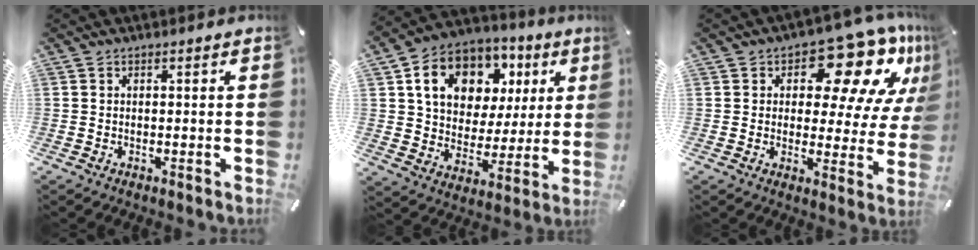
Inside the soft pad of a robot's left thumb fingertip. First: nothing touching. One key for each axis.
{"total": 14.8, "fx": 6.0, "fy": 11.6, "fz": 6.9, "tx": -0.122, "ty": -0.013, "tz": 0.114}
{"total": 17.3, "fx": 10.1, "fy": 8.3, "fz": 11.3, "tx": -0.152, "ty": -0.071, "tz": 0.167}